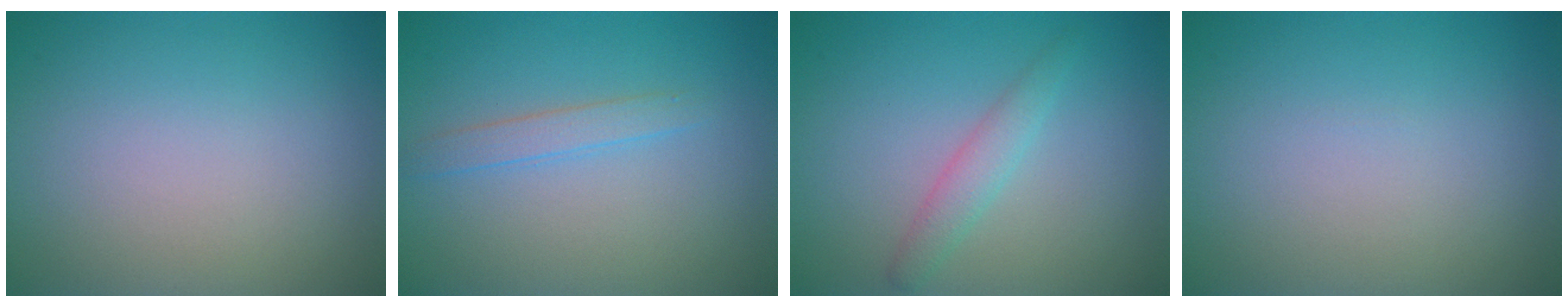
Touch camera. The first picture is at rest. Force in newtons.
{"total": 1.5, "press": 1.5, "slide": 0.0}
{"total": 1.9, "press": 1.9, "slide": 0.2}
{"total": 0.0}